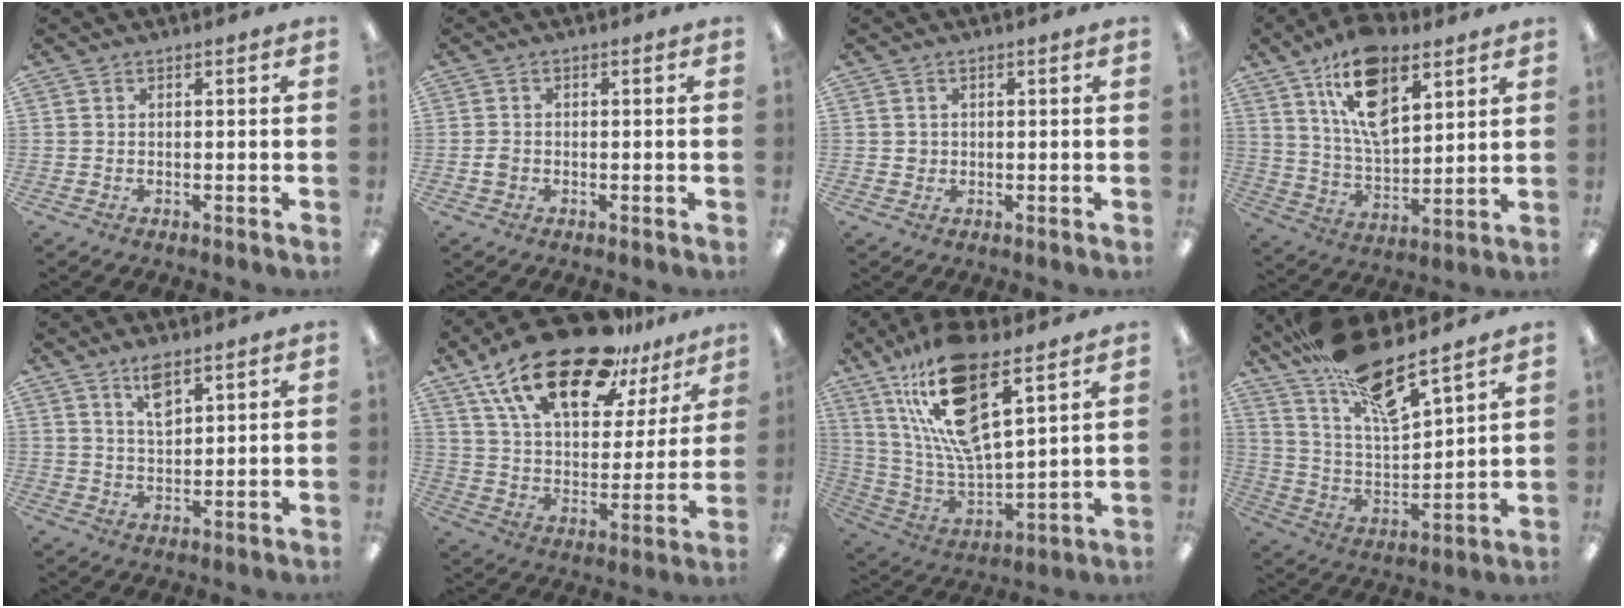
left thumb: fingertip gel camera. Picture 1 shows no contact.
{"total": 1.7, "force": [-0.6, 1.4, 0.9], "torque": [-0.016, 0.004, -0.012]}
{"total": 1.4, "force": [0.1, 1.3, 0.3], "torque": [-0.007, 0.007, -0.001]}
{"total": 16.4, "force": [9.1, 8.4, 10.7], "torque": [-0.181, -0.023, 0.163]}
{"total": 4.9, "force": [3.3, 2.1, 3.0], "torque": [-0.043, -0.013, 0.054]}
{"total": 23.6, "force": [16.7, 9.4, 13.8], "torque": [-0.251, -0.099, 0.290]}
{"total": 20.4, "force": [12.7, 6.7, 14.5], "torque": [-0.288, -0.067, 0.214]}
{"total": 18.4, "force": [14.5, 4.3, 10.6], "torque": [-0.199, -0.091, 0.250]}